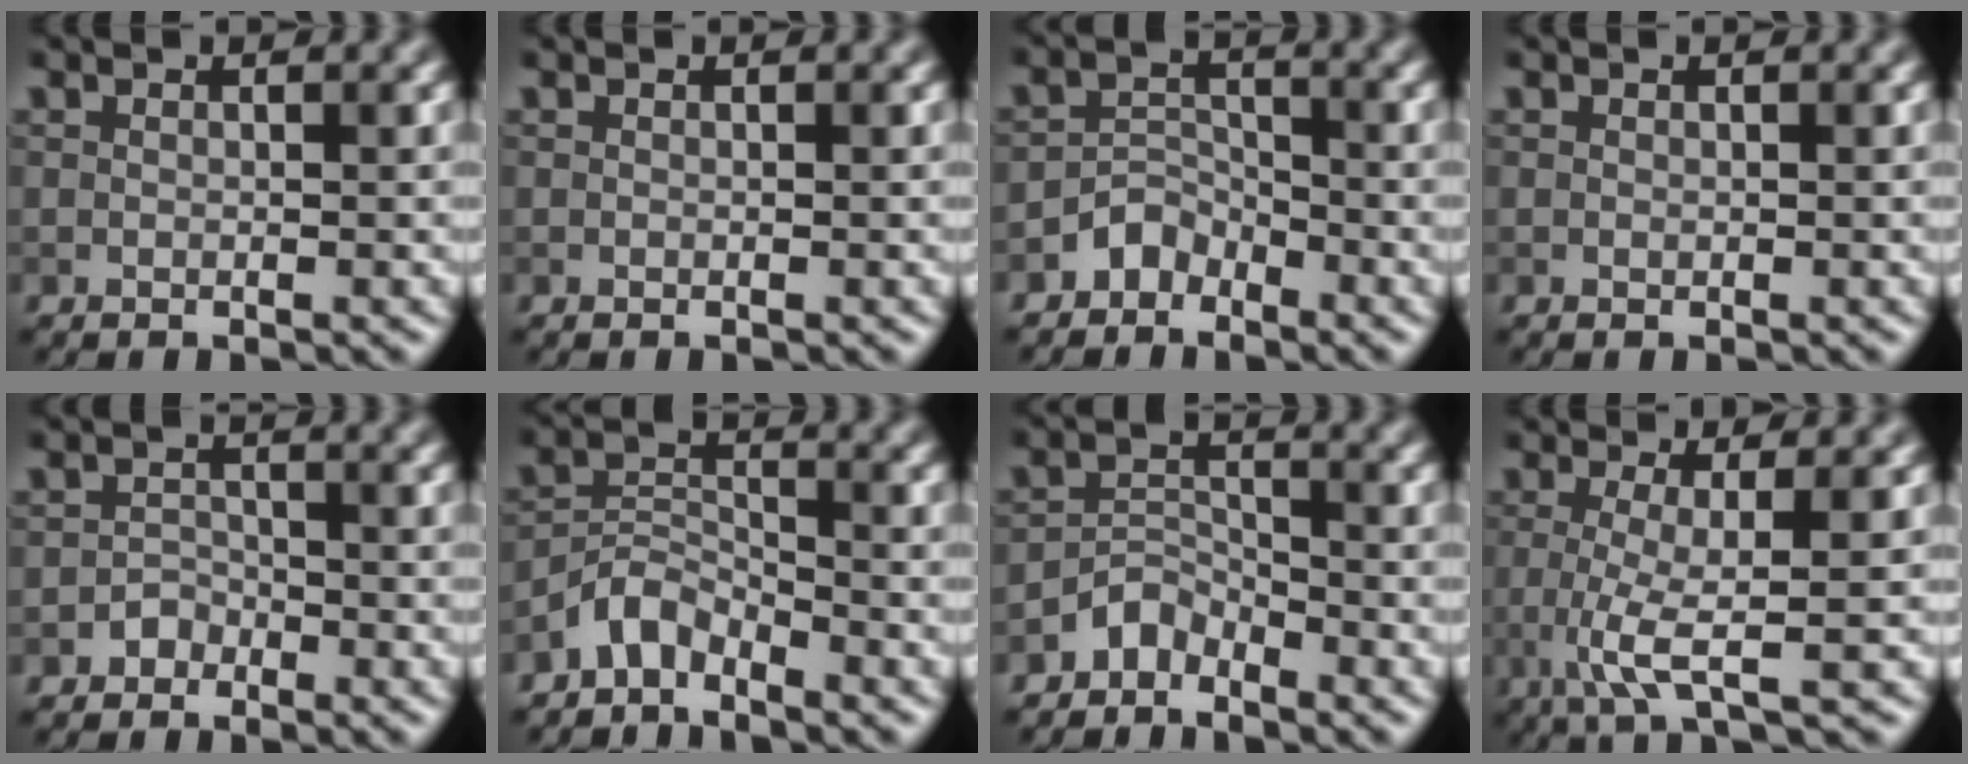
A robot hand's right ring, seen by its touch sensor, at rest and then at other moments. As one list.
[{"total": 0.0}, {"total": 2.2, "force": [-1.7, 1.2, 0.4], "torque": [0.001, 0.014, -0.034]}, {"total": 0.0}, {"total": 1.2, "force": [-0.9, 0.8, 0.1], "torque": [0.004, 0.007, -0.016]}, {"total": 2.9, "force": [-2.5, 1.0, 0.9], "torque": [-0.016, 0.011, -0.058]}, {"total": 2.3, "force": [-2.0, 1.0, 0.5], "torque": [-0.004, 0.013, -0.042]}, {"total": 3.8, "force": [-0.5, 0.8, 3.7], "torque": [-0.074, -0.009, -0.011]}]